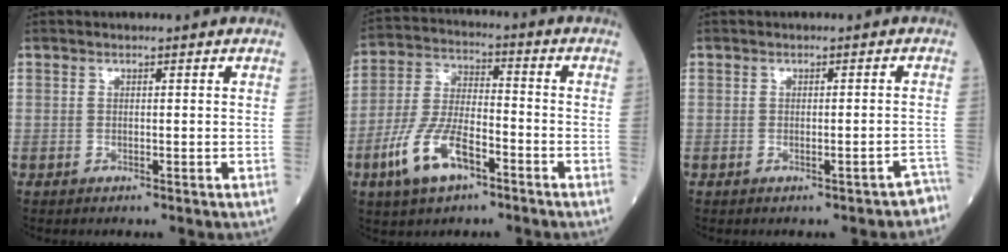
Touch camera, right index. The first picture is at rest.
{"total": 11.0, "force": [-5.5, 4.2, 8.5], "torque": [-0.189, 0.003, -0.104]}
{"total": 3.3, "force": [-2.8, 0.7, 1.6], "torque": [-0.004, 0.015, -0.031]}